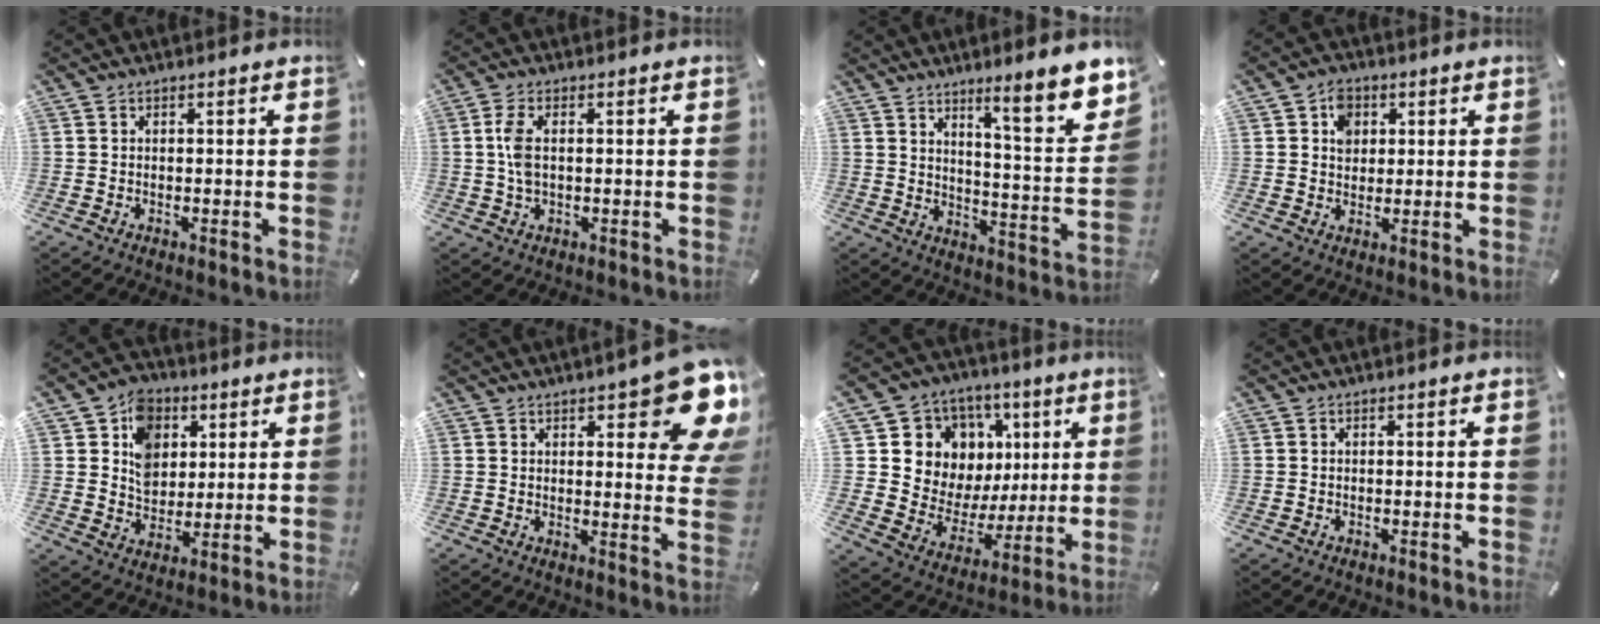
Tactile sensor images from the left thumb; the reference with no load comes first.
{"total": 4.9, "force": [0.4, 2.3, 4.3], "torque": [-0.108, 0.000, 0.000]}
{"total": 11.8, "force": [9.1, 1.9, 7.2], "torque": [-0.092, -0.082, 0.147]}
{"total": 5.3, "force": [1.6, 4.6, 2.2], "torque": [-0.030, 0.002, 0.024]}
{"total": 10.5, "force": [3.3, 9.0, 4.1], "torque": [-0.075, -0.001, 0.066]}
{"total": 15.3, "force": [8.4, 5.0, 11.7], "torque": [-0.143, -0.061, 0.137]}
{"total": 11.5, "force": [4.2, 10.6, 1.3], "torque": [-0.022, -0.053, 0.094]}
{"total": 0.0}